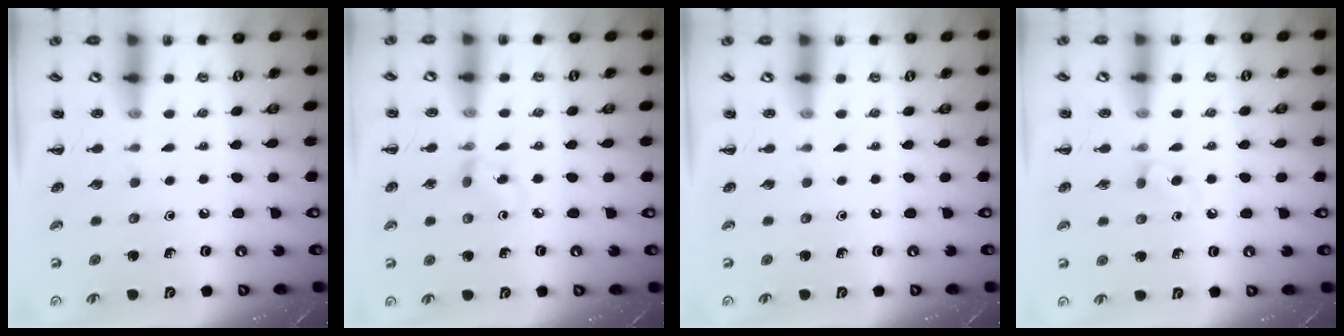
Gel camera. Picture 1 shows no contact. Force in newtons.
{"total": 4.9, "press": 4.5, "slide": 1.7}
{"total": 0.0}
{"total": 2.9, "press": 2.6, "slide": 1.3}